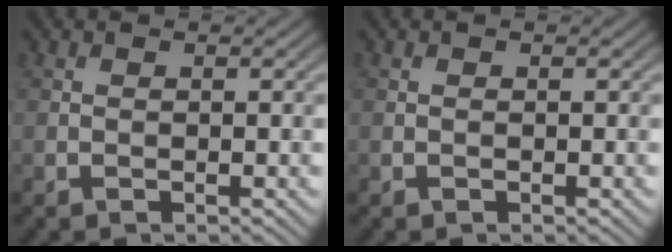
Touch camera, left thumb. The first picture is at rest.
{"total": 0.8, "force": [-0.4, -0.7, -0.2], "torque": [0.011, 0.000, -0.006]}